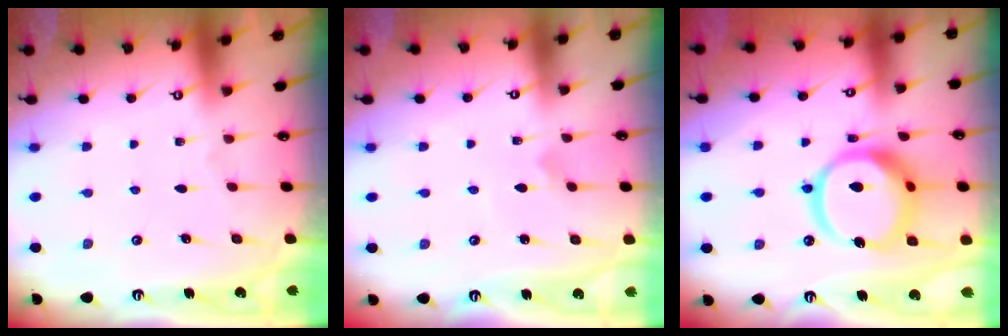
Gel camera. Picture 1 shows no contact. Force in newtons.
{"total": 2.2, "press": 2.2, "slide": 0.1}
{"total": 18.3, "press": 18.1, "slide": 2.1}